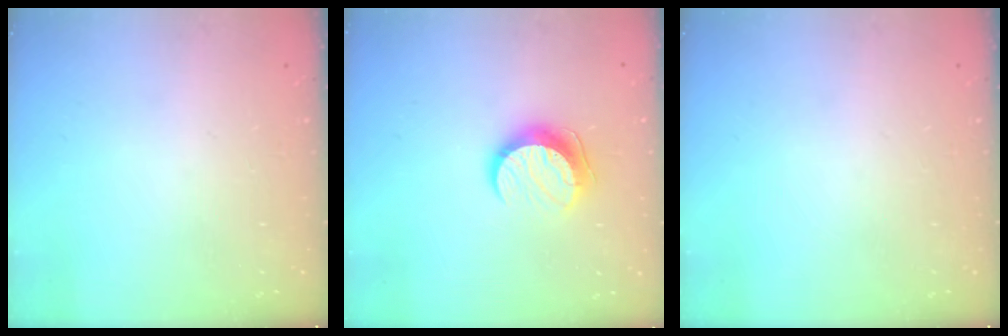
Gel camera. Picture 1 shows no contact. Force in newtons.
{"total": 9.7, "press": 9.7, "slide": 0.8}
{"total": 0.0}